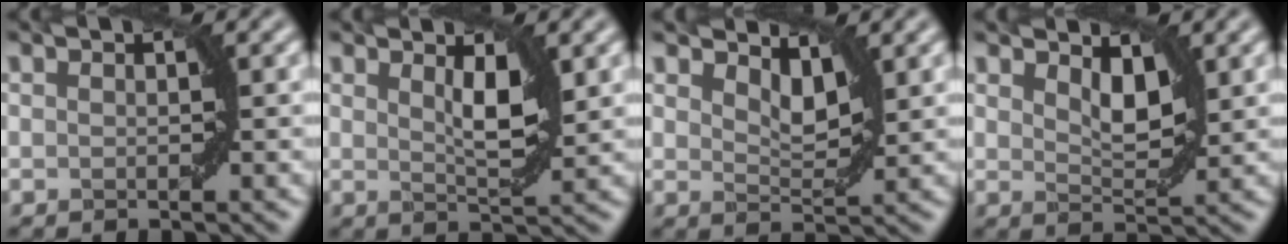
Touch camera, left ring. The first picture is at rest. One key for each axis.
{"total": 2.9, "fx": 1.2, "fy": 0.7, "fz": 2.5, "tx": -0.040, "ty": -0.006, "tz": 0.023}
{"total": 2.6, "fx": 1.7, "fy": 1.1, "fz": 1.6, "tx": -0.033, "ty": -0.007, "tz": 0.028}
{"total": 2.6, "fx": 1.3, "fy": 1.2, "fz": 2.0, "tx": -0.036, "ty": -0.007, "tz": 0.024}